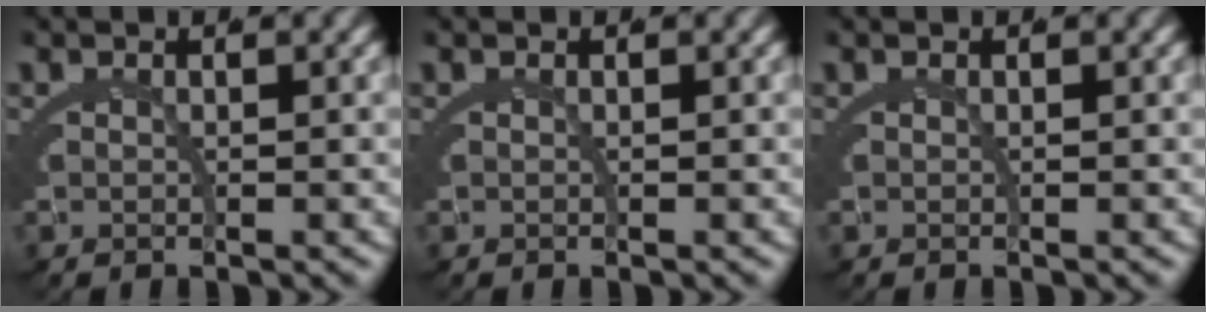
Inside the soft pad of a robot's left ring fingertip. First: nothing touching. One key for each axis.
{"total": 0.0}
{"total": 0.0}